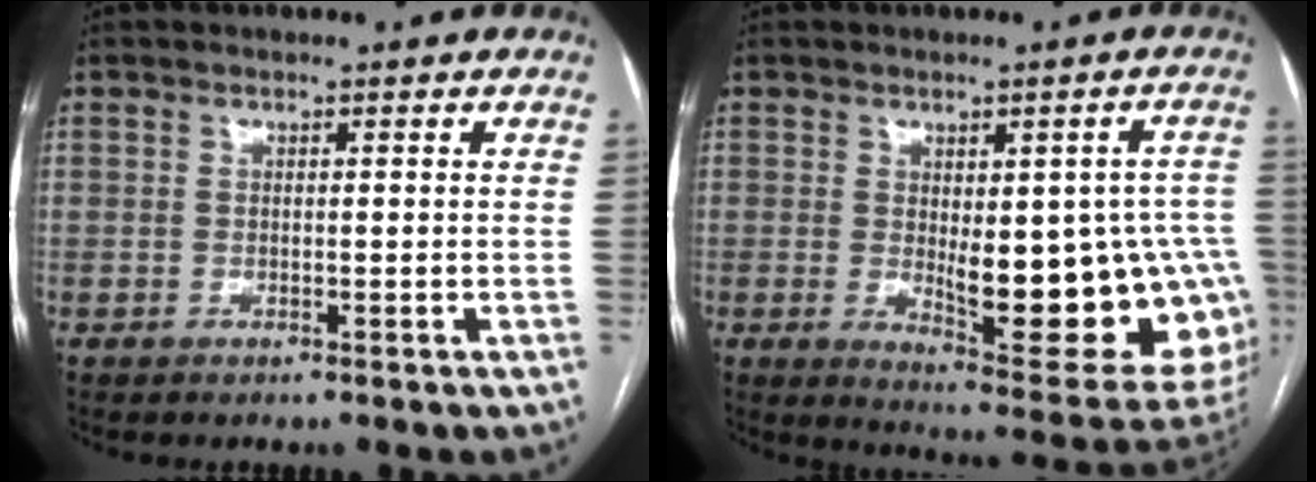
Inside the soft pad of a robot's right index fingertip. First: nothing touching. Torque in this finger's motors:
{"motor_torque": [1.96, -0.03, 0.33, 0.07]}